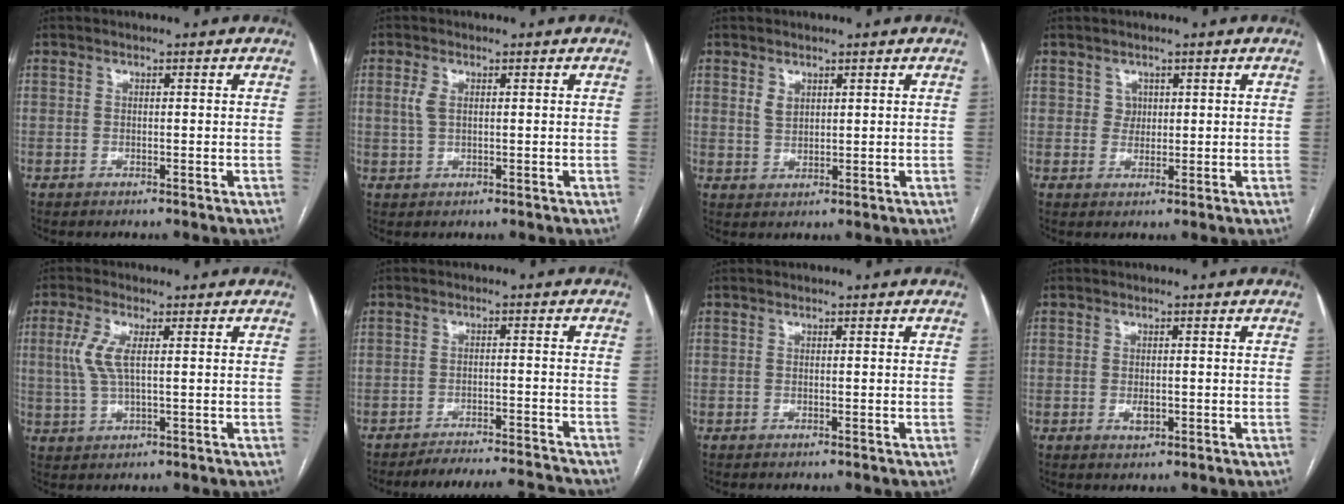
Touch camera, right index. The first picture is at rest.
{"total": 2.2, "force": [0.6, 1.1, 1.8], "torque": [-0.044, 0.007, 0.015]}
{"total": 2.2, "force": [1.2, 1.4, 1.1], "torque": [-0.023, -0.001, 0.029]}
{"total": 1.9, "force": [0.8, 1.7, 0.4], "torque": [0.000, -0.003, 0.010]}
{"total": 5.2, "force": [1.1, 1.4, 4.9], "torque": [-0.126, 0.003, 0.024]}
{"total": 10.2, "force": [-10.1, -0.2, 1.4], "torque": [-0.018, 0.011, -0.141]}
{"total": 0.0}
{"total": 1.7, "force": [-0.5, 0.9, 1.4], "torque": [-0.026, -0.001, -0.004]}